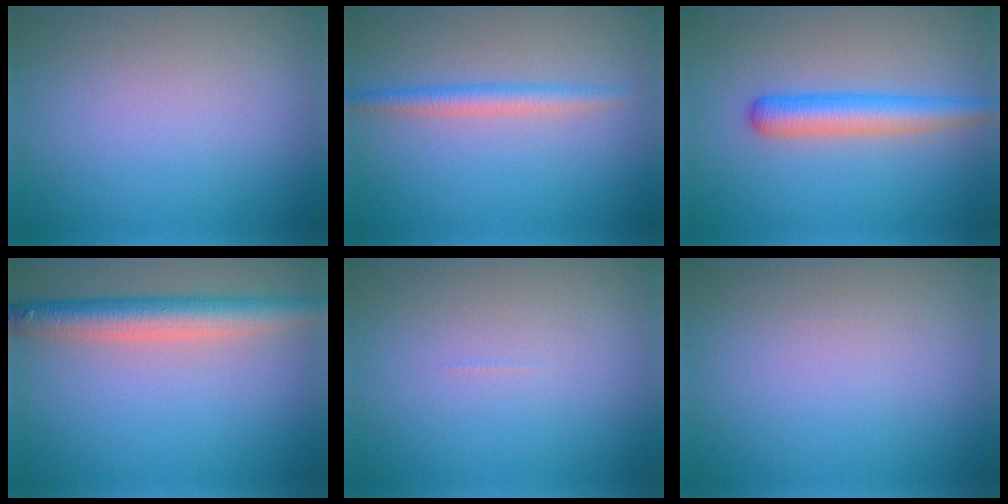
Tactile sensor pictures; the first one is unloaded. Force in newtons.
{"total": 2.2, "press": 2.2, "slide": 0.0}
{"total": 3.8, "press": 3.8, "slide": 0.0}
{"total": 4.9, "press": 4.9, "slide": 0.2}
{"total": 0.0}
{"total": 0.0}